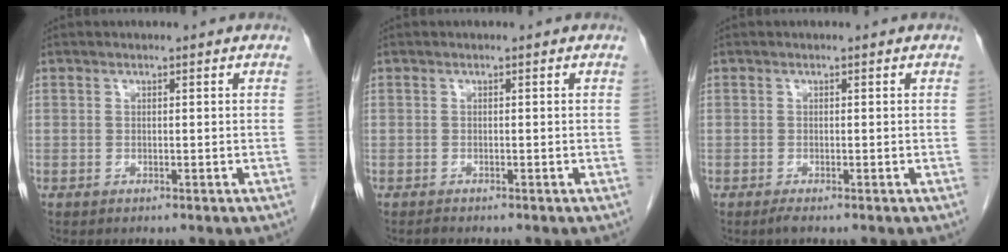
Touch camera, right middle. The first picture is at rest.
{"total": 0.0}
{"total": 0.7, "force": [-0.5, -0.2, 0.5], "torque": [-0.010, -0.003, -0.011]}